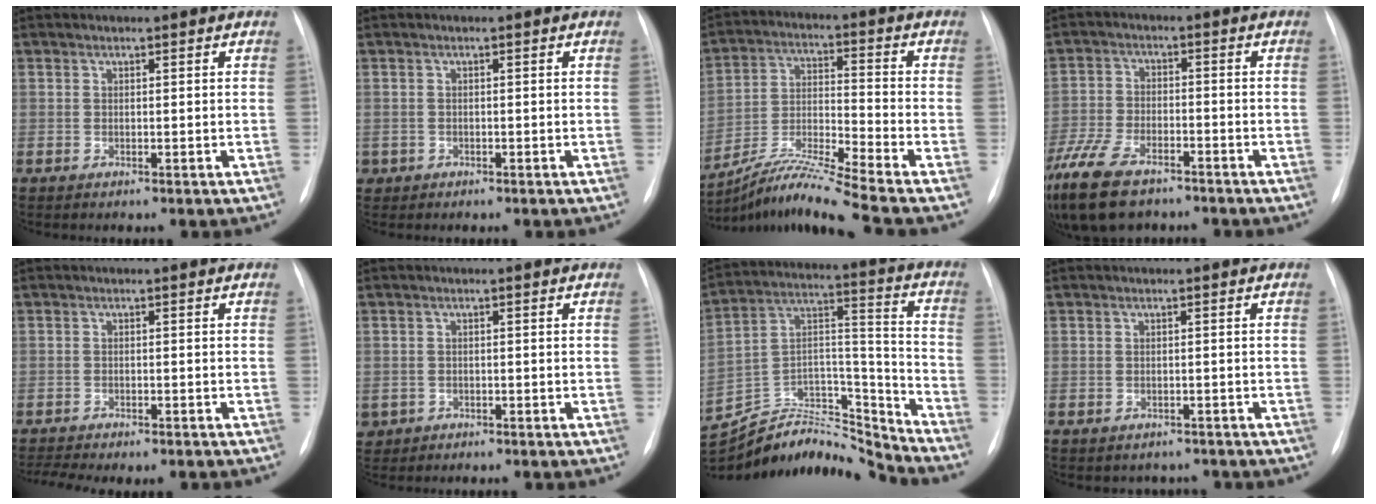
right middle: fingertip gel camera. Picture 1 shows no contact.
{"total": 1.2, "force": [-0.6, 1.1, 0.1], "torque": [-0.005, 0.004, -0.005]}
{"total": 12.5, "force": [-10.8, -2.3, 5.9], "torque": [-0.118, -0.009, -0.197]}
{"total": 13.8, "force": [-9.8, 5.8, 7.9], "torque": [-0.186, -0.021, -0.172]}
{"total": 6.1, "force": [-5.4, 0.9, 2.7], "torque": [-0.034, 0.003, -0.075]}
{"total": 3.3, "force": [-1.9, 2.7, 0.3], "torque": [-0.008, 0.003, -0.031]}
{"total": 19.6, "force": [-19.4, 1.6, 2.4], "torque": [-0.048, 0.059, -0.328]}
{"total": 2.5, "force": [-2.1, 1.3, -0.3], "torque": [0.003, 0.011, -0.028]}